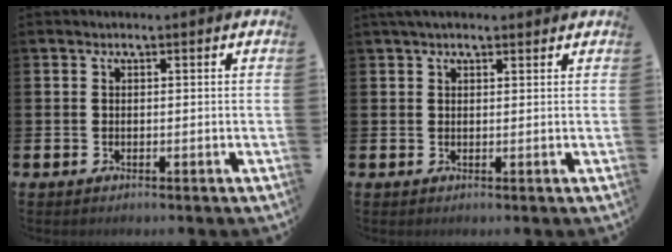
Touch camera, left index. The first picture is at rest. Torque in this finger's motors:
{"motor_torque": [1.11, -1.03, 0.21, 0.13]}